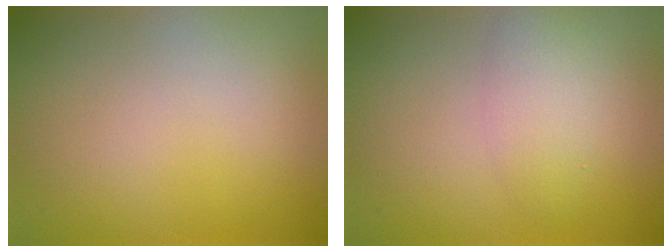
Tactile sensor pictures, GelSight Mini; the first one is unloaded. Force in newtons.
{"total": 2.4, "press": 2.4, "slide": 0.0}